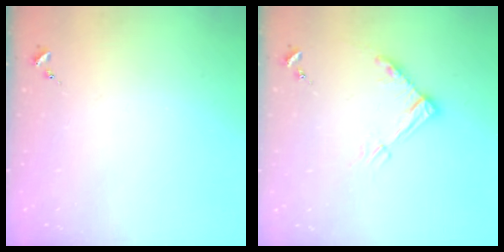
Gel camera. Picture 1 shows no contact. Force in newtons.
{"total": 9.8, "press": 9.8, "slide": 1.0}